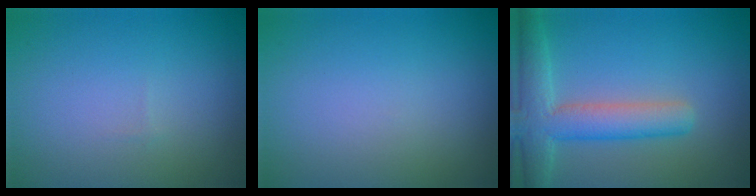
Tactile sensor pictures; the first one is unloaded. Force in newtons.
{"total": 0.0}
{"total": 5.5, "press": 5.5, "slide": 0.3}